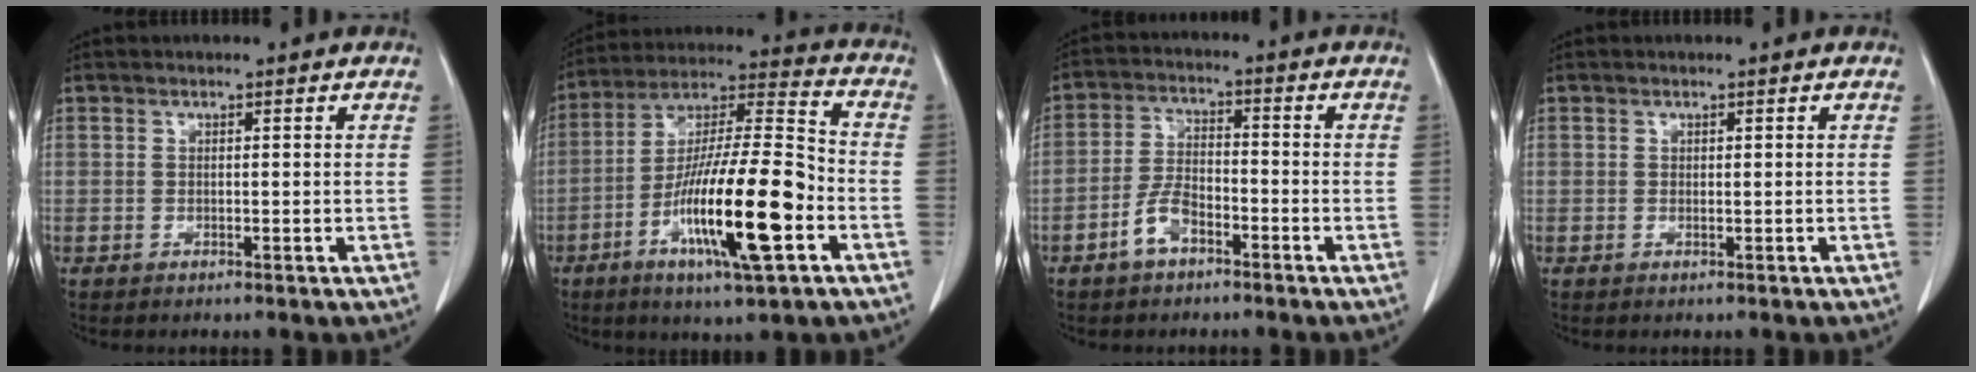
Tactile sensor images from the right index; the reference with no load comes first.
{"total": 18.9, "force": [-6.5, 2.1, 17.6], "torque": [-0.330, -0.011, -0.111]}
{"total": 5.6, "force": [-3.3, 2.6, 3.6], "torque": [-0.083, 0.008, -0.063]}
{"total": 0.0}